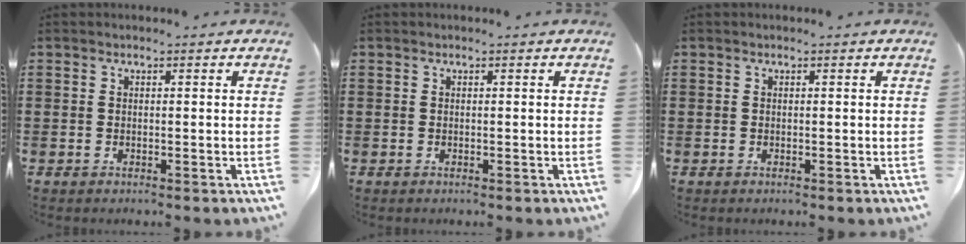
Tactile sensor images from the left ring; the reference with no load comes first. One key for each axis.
{"total": 0.0}
{"total": 0.0}